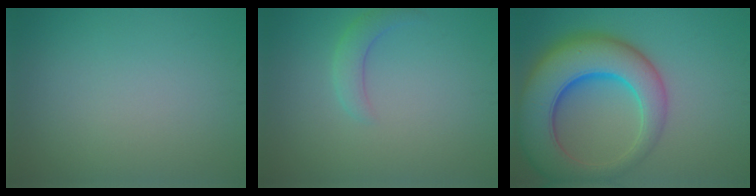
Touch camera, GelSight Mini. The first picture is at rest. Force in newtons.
{"total": 2.0, "press": 2.0, "slide": 0.1}
{"total": 10.9, "press": 10.9, "slide": 0.7}